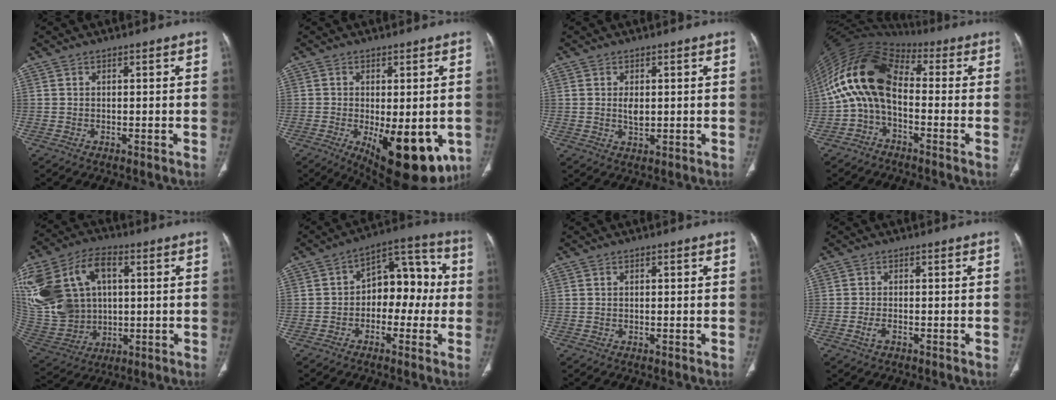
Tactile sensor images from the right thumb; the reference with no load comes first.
{"total": 16.6, "force": [-5.4, 7.3, 13.9], "torque": [-0.152, -0.015, -0.057]}
{"total": 2.7, "force": [0.4, 1.5, 2.2], "torque": [-0.036, -0.006, 0.012]}
{"total": 14.3, "force": [-0.9, 8.5, 11.5], "torque": [-0.216, 0.057, -0.033]}
{"total": 25.6, "force": [5.6, 18.1, 17.1], "torque": [-0.384, 0.031, 0.125]}
{"total": 12.0, "force": [-0.7, 7.9, 9.1], "torque": [-0.078, 0.047, -0.025]}
{"total": 0.0}
{"total": 1.9, "force": [-1.0, 1.0, 1.4], "torque": [-0.033, 0.005, -0.018]}